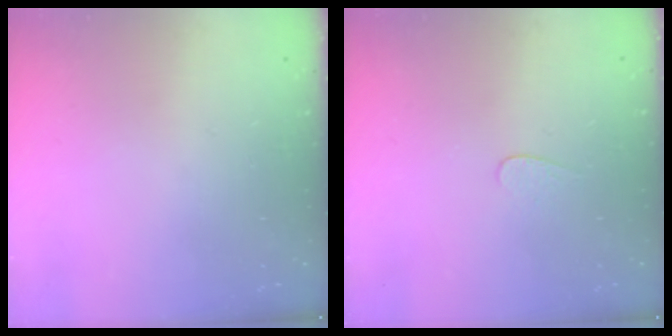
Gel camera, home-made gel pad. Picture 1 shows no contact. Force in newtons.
{"total": 3.1, "press": 3.0, "slide": 0.3}